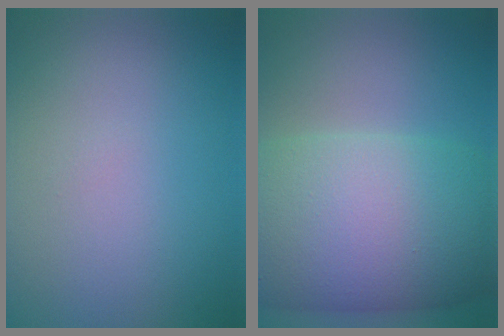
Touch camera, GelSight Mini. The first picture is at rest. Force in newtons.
{"total": 14.2, "press": 14.2, "slide": 0.6}